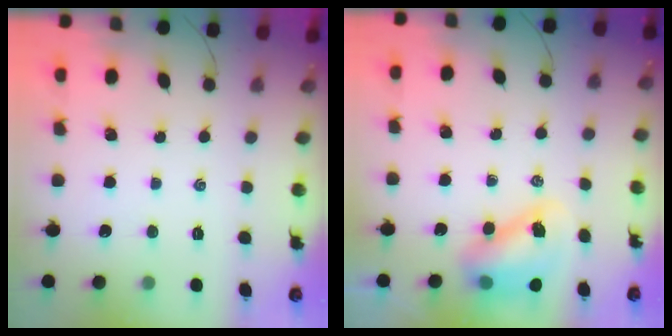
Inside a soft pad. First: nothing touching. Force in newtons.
{"total": 8.6, "press": 8.3, "slide": 1.9}